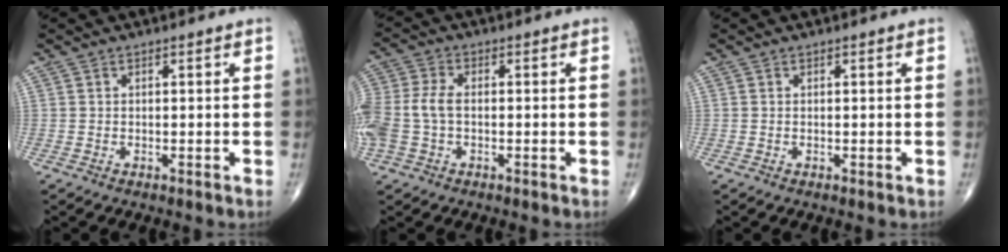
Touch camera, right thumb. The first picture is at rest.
{"total": 8.7, "force": [-0.9, 5.6, 6.7], "torque": [-0.172, 0.018, -0.021]}
{"total": 0.0}